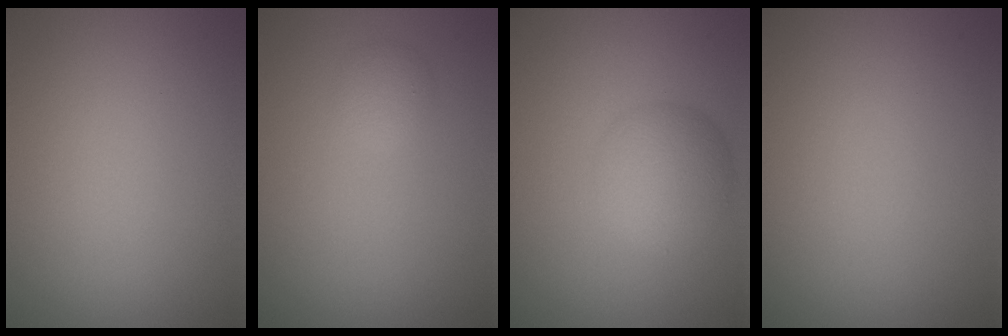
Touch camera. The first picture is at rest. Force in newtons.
{"total": 1.3, "press": 1.3, "slide": 0.1}
{"total": 4.0, "press": 4.0, "slide": 0.0}
{"total": 0.0}